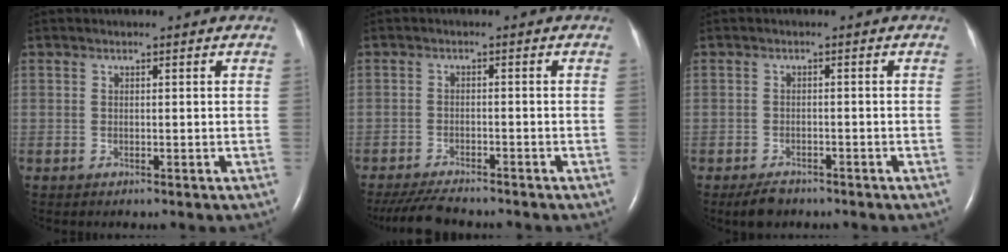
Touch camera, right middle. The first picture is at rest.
{"total": 6.9, "force": [-6.3, 0.9, 2.8], "torque": [-0.047, -0.020, -0.102]}
{"total": 3.1, "force": [-2.4, 1.4, 1.4], "torque": [-0.032, -0.004, -0.035]}